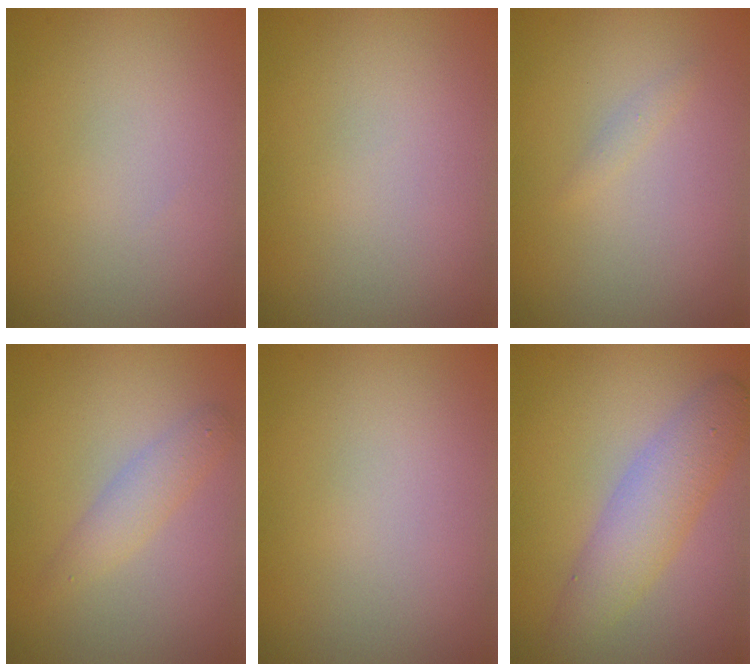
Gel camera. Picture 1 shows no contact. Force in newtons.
{"total": 0.0}
{"total": 0.5, "press": 0.5, "slide": 0.0}
{"total": 1.9, "press": 1.9, "slide": 0.0}
{"total": 0.0}
{"total": 4.1, "press": 4.1, "slide": 0.1}